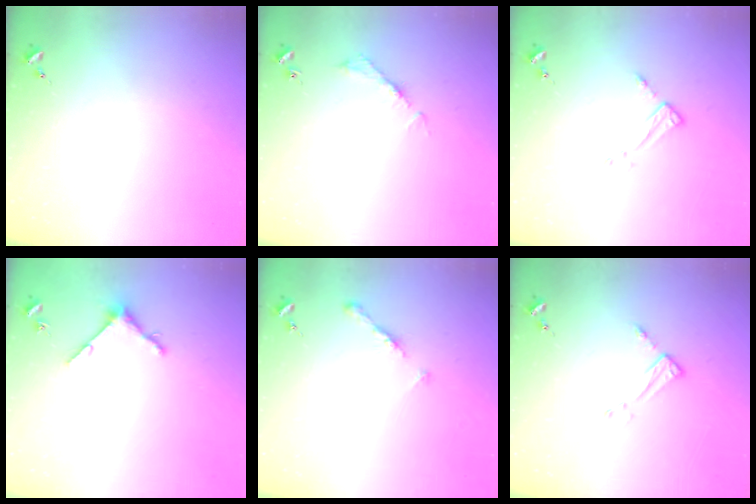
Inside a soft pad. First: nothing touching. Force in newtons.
{"total": 4.1, "press": 4.1, "slide": 0.3}
{"total": 2.7, "press": 2.7, "slide": 0.4}
{"total": 4.8, "press": 4.8, "slide": 0.6}
{"total": 5.3, "press": 5.2, "slide": 0.6}
{"total": 4.4, "press": 4.3, "slide": 0.5}